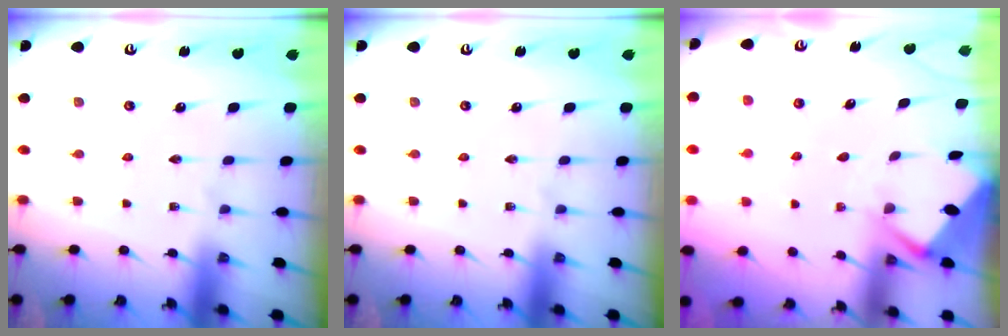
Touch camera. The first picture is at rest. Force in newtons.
{"total": 0.0}
{"total": 2.6, "press": 2.6, "slide": 0.3}